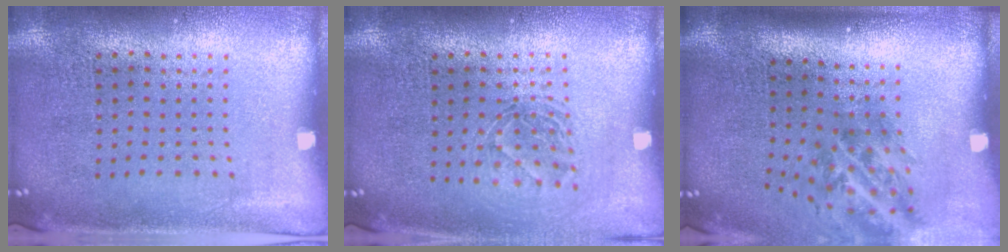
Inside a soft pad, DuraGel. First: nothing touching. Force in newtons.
{"total": 1.3, "press": 1.1, "slide": 0.6}
{"total": 1.8, "press": 1.2, "slide": 1.4}